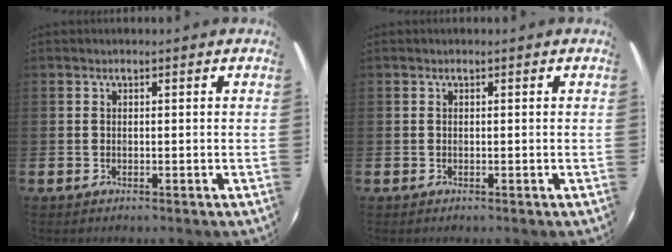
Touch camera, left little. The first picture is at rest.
{"total": 0.0}